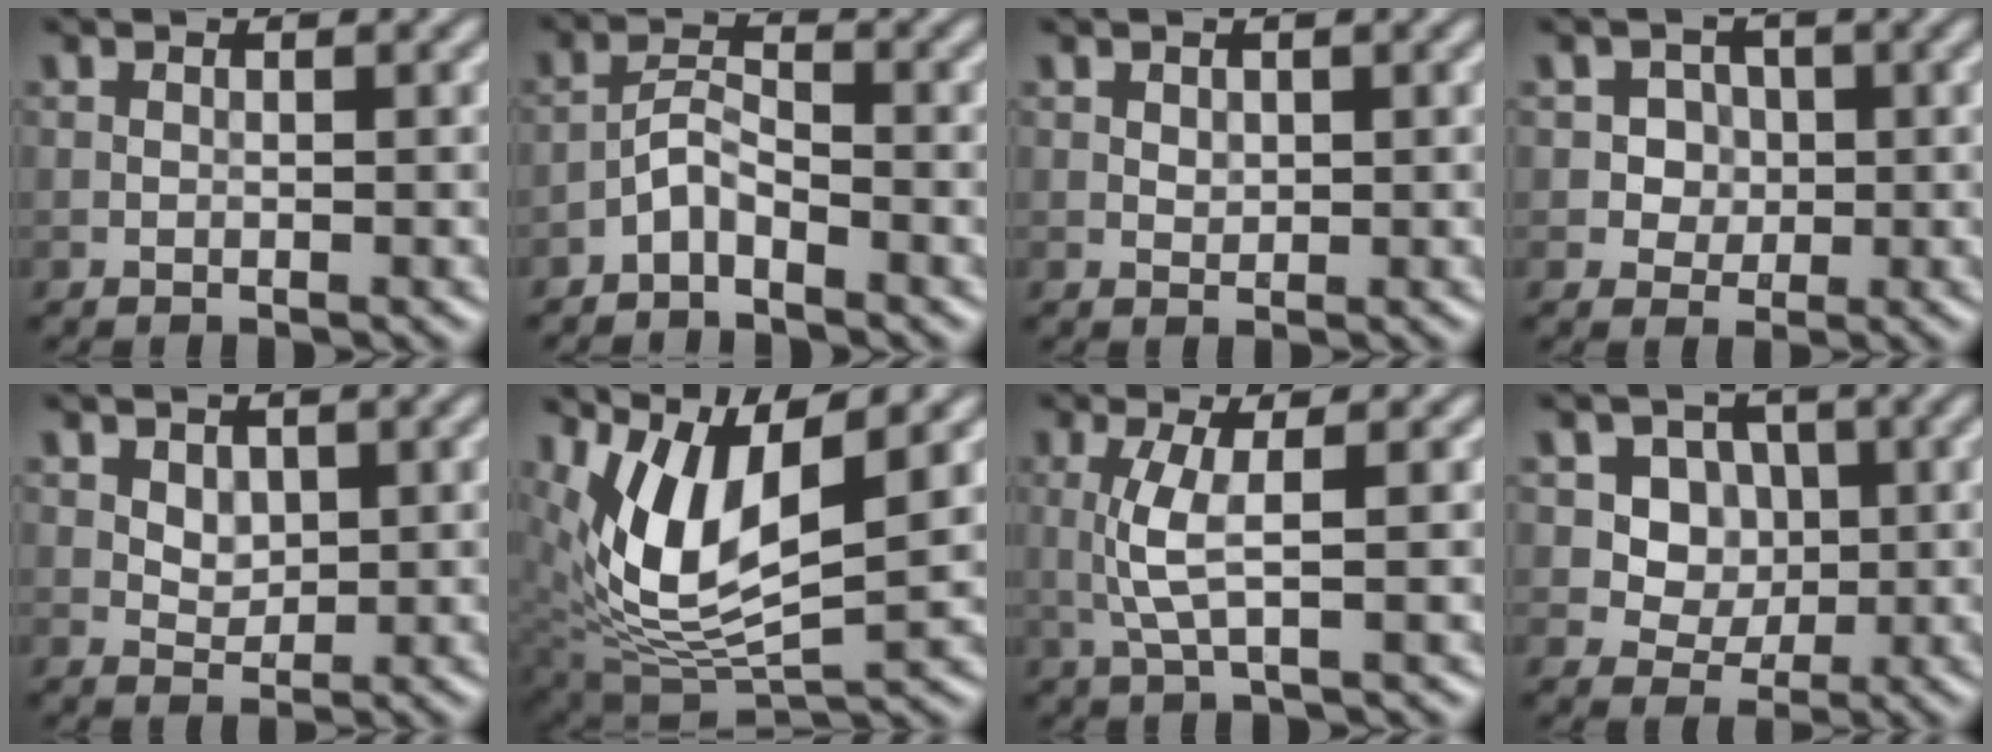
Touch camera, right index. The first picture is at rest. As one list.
[{"total": 2.3, "force": [-1.8, 0.7, 1.3], "torque": [-0.024, 0.011, -0.040]}, {"total": 0.8, "force": [0.3, 0.6, 0.4], "torque": [-0.007, -0.003, 0.008]}, {"total": 2.6, "force": [0.3, 2.4, 0.9], "torque": [0.001, 0.001, 0.004]}, {"total": 1.7, "force": [0.6, 1.3, 0.9], "torque": [-0.014, -0.005, 0.012]}, {"total": 9.2, "force": [3.2, 3.9, 7.8], "torque": [-0.161, -0.011, 0.062]}, {"total": 3.0, "force": [0.2, 0.6, 3.0], "torque": [-0.070, 0.000, 0.005]}, {"total": 5.3, "force": [1.3, 4.6, 2.3], "torque": [-0.038, -0.003, 0.022]}]